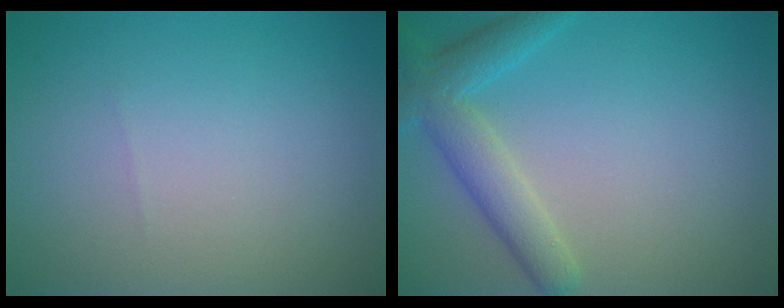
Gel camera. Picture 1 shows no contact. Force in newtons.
{"total": 4.1, "press": 4.1, "slide": 0.3}